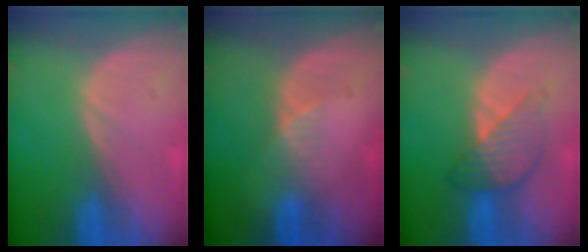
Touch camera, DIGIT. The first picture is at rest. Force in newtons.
{"total": 2.6, "press": 2.2, "slide": 1.4}
{"total": 5.2, "press": 5.2, "slide": 0.2}